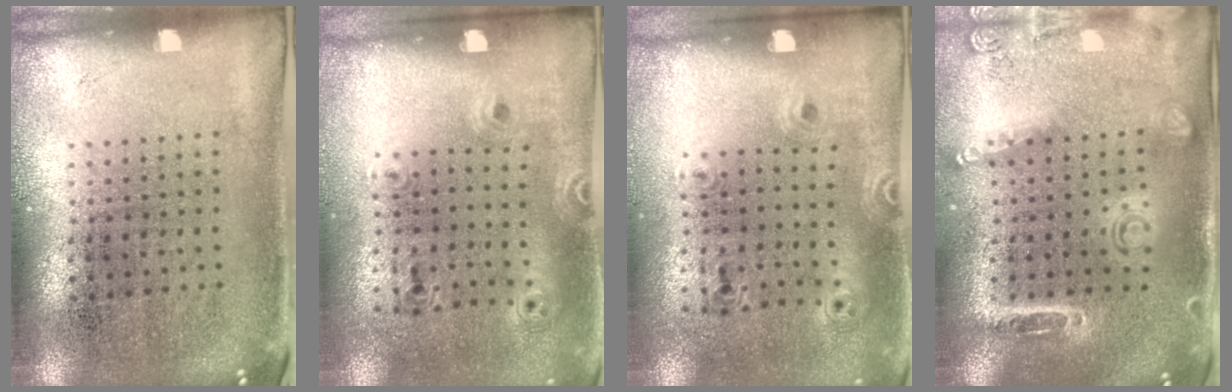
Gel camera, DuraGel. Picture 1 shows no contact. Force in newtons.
{"total": 1.2, "press": 0.9, "slide": 0.8}
{"total": 1.2, "press": 0.9, "slide": 0.8}
{"total": 1.6, "press": 1.5, "slide": 0.6}